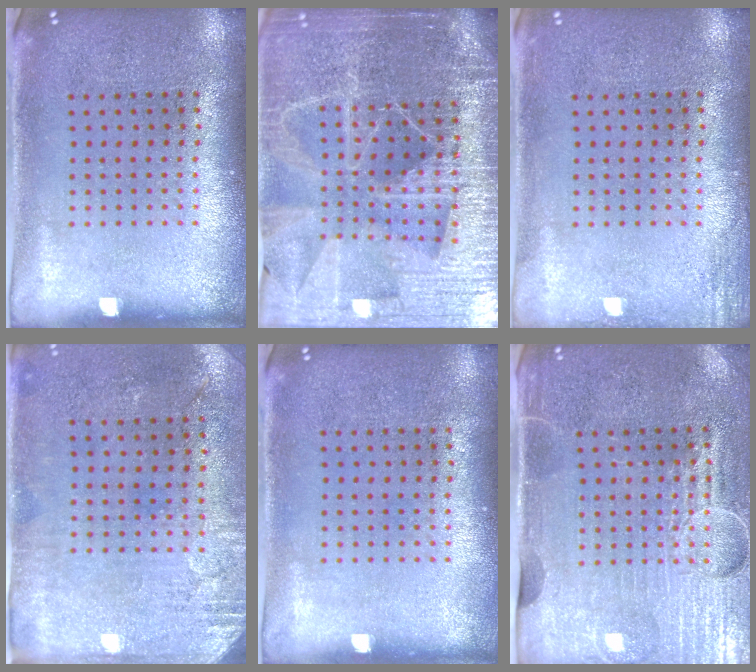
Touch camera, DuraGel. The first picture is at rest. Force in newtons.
{"total": 5.5, "press": 4.9, "slide": 2.4}
{"total": 1.4, "press": 1.4, "slide": 0.2}
{"total": 2.7, "press": 2.3, "slide": 1.5}
{"total": 0.0}
{"total": 4.5, "press": 4.0, "slide": 1.9}